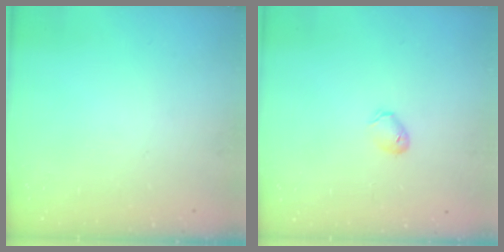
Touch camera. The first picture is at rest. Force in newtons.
{"total": 4.8, "press": 4.6, "slide": 1.2}